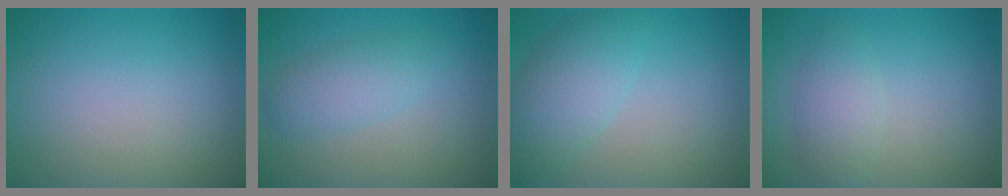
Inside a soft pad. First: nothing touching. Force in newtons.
{"total": 2.8, "press": 2.8, "slide": 0.1}
{"total": 4.3, "press": 4.3, "slide": 0.1}
{"total": 2.5, "press": 2.5, "slide": 0.2}